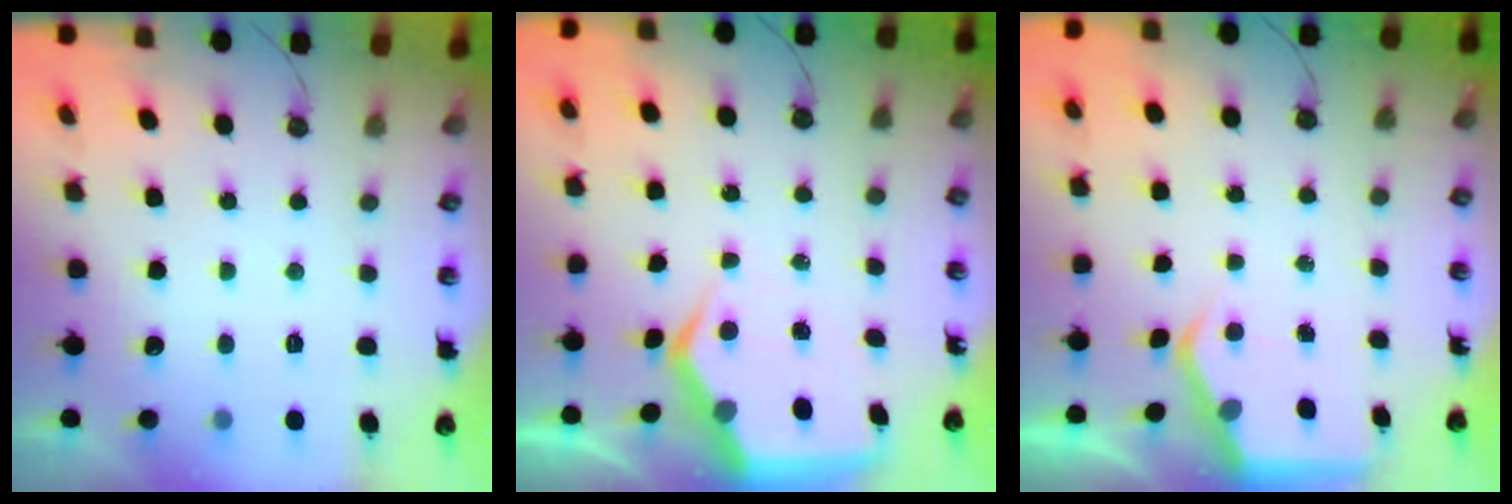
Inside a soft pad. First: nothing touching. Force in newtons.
{"total": 8.6, "press": 8.5, "slide": 1.3}
{"total": 4.2, "press": 4.1, "slide": 0.6}